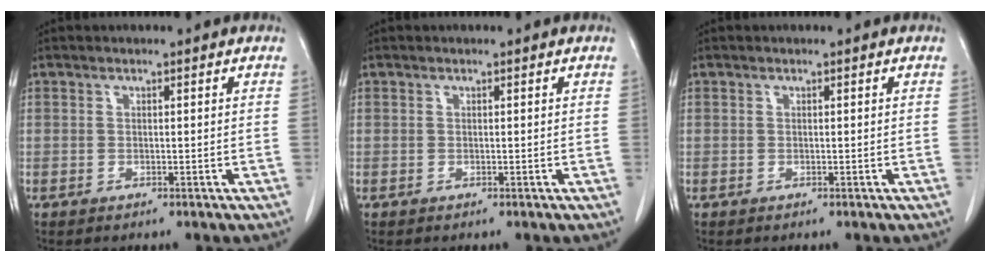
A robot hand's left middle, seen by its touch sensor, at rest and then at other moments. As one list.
[{"total": 0.0}, {"total": 0.0}]